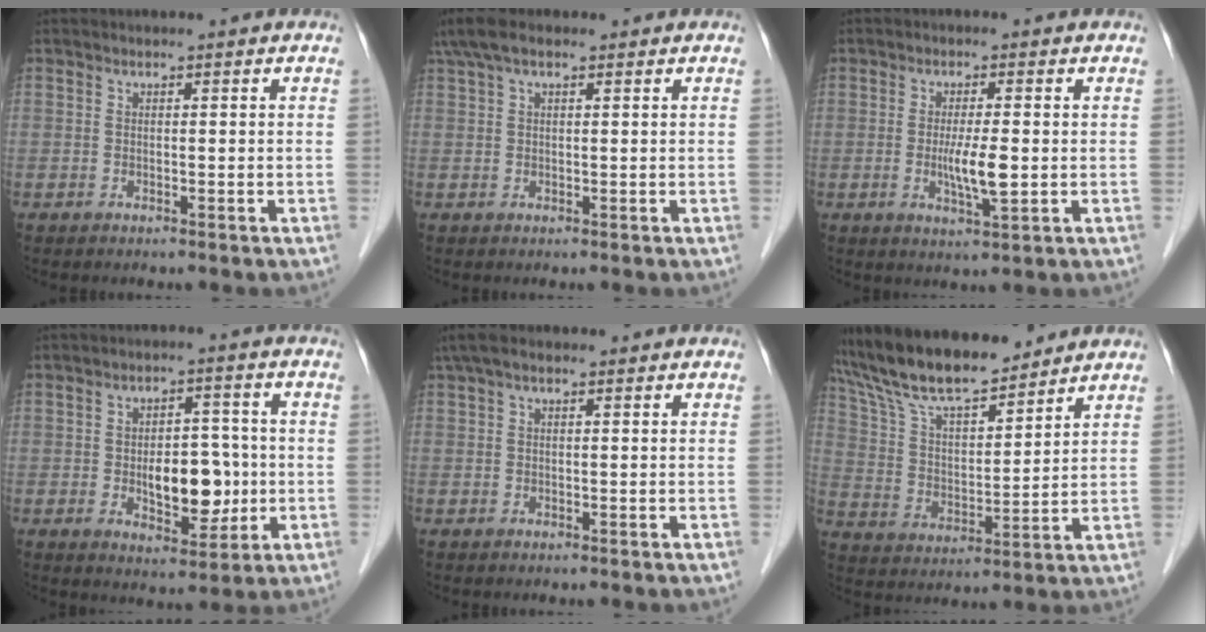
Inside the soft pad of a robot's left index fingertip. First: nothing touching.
{"total": 5.8, "force": [3.9, 2.0, 3.7], "torque": [-0.087, 0.041, 0.076]}
{"total": 4.7, "force": [-0.5, 0.5, 4.6], "torque": [-0.089, -0.012, -0.008]}
{"total": 8.1, "force": [-1.0, 4.2, 6.9], "torque": [-0.101, 0.001, -0.010]}
{"total": 4.4, "force": [2.9, 1.5, 3.0], "torque": [-0.069, 0.043, 0.054]}
{"total": 13.5, "force": [12.1, 2.5, 5.3], "torque": [-0.105, 0.011, 0.227]}